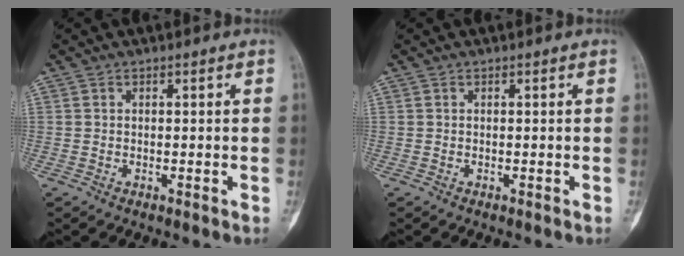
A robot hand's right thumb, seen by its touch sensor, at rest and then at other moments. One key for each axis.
{"total": 0.0}